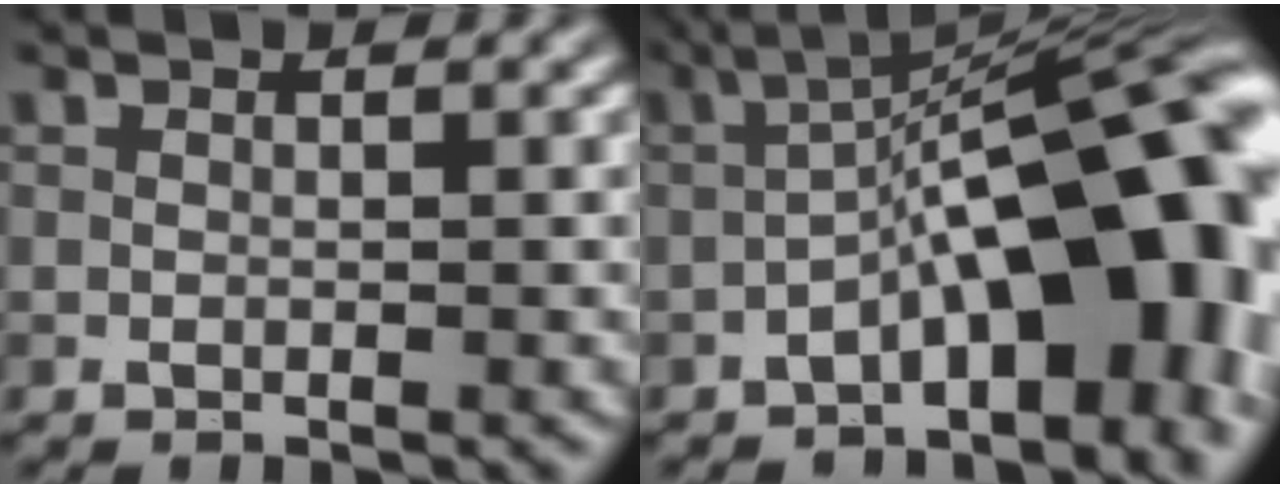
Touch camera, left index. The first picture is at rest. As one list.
[{"total": 13.9, "force": [-3.5, 5.5, 12.3], "torque": [-0.150, 0.035, -0.059]}]